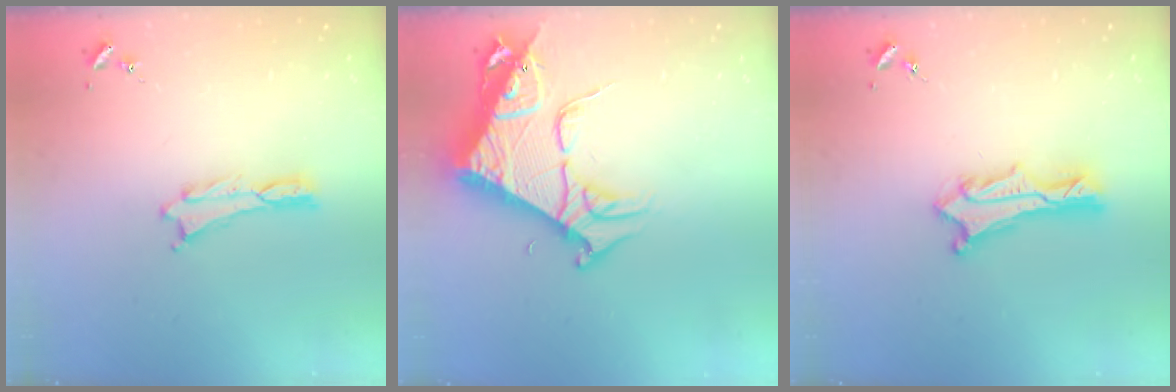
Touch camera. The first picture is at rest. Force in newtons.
{"total": 10.0, "press": 9.9, "slide": 1.3}
{"total": 3.0, "press": 3.0, "slide": 0.2}